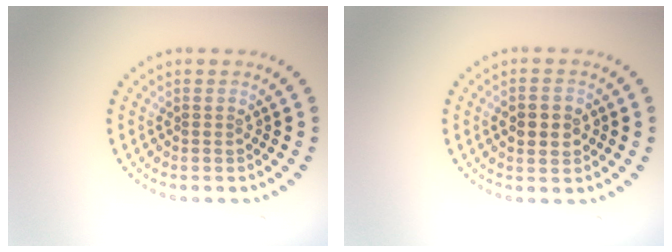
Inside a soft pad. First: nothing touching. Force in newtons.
{"total": 3.4, "press": 3.4, "slide": 0.1}